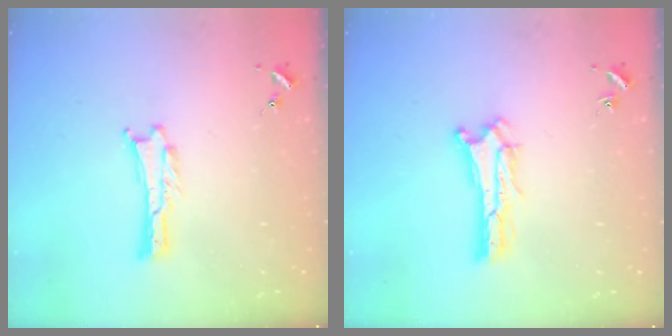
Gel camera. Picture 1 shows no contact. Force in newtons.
{"total": 0.9, "press": 0.9, "slide": 0.2}